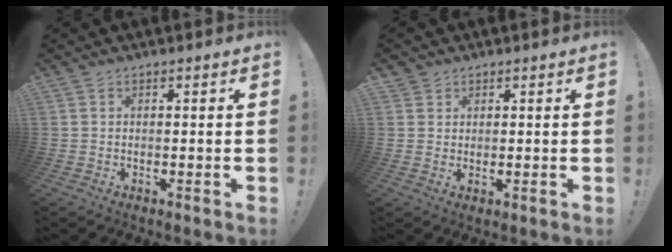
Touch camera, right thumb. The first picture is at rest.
{"total": 2.2, "force": [1.7, 1.4, 0.0], "torque": [0.003, -0.010, 0.030]}